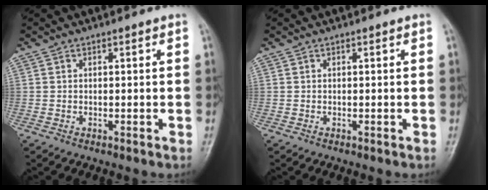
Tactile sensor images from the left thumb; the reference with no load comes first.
{"total": 0.0}